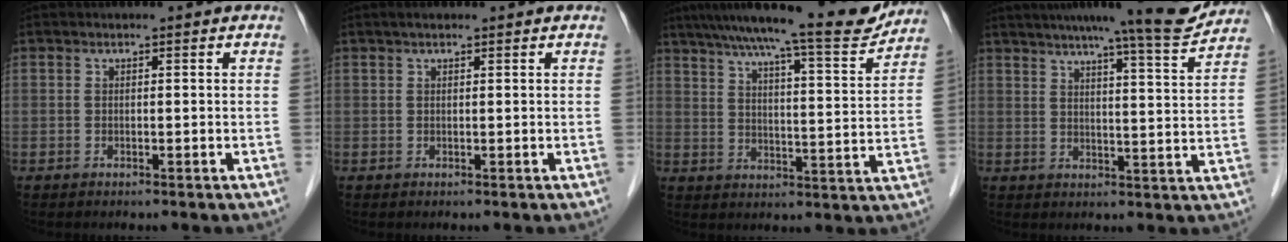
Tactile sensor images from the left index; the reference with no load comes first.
{"total": 1.2, "force": [0.9, 0.3, 0.7], "torque": [-0.017, 0.014, 0.015]}
{"total": 17.6, "force": [15.5, 0.8, 8.3], "torque": [-0.125, -0.009, 0.214]}
{"total": 13.4, "force": [12.1, 0.0, 5.8], "torque": [-0.085, -0.015, 0.154]}